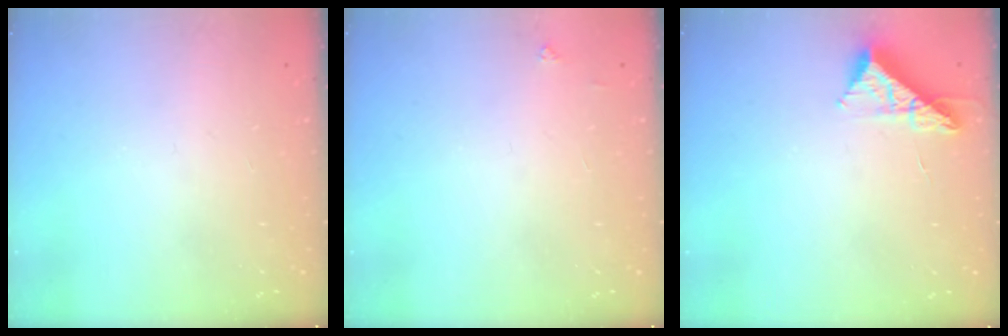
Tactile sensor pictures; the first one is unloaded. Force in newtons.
{"total": 3.8, "press": 3.8, "slide": 0.4}
{"total": 8.9, "press": 8.9, "slide": 0.3}